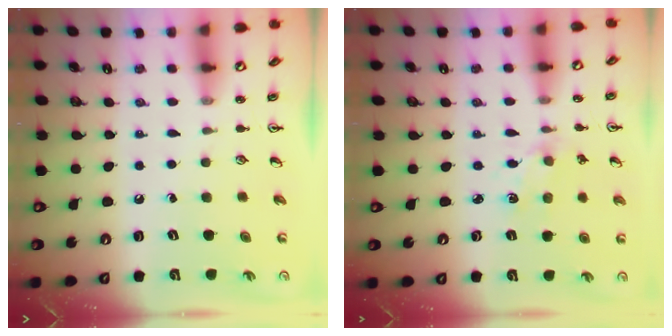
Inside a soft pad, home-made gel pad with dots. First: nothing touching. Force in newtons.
{"total": 2.0, "press": 2.0, "slide": 0.3}